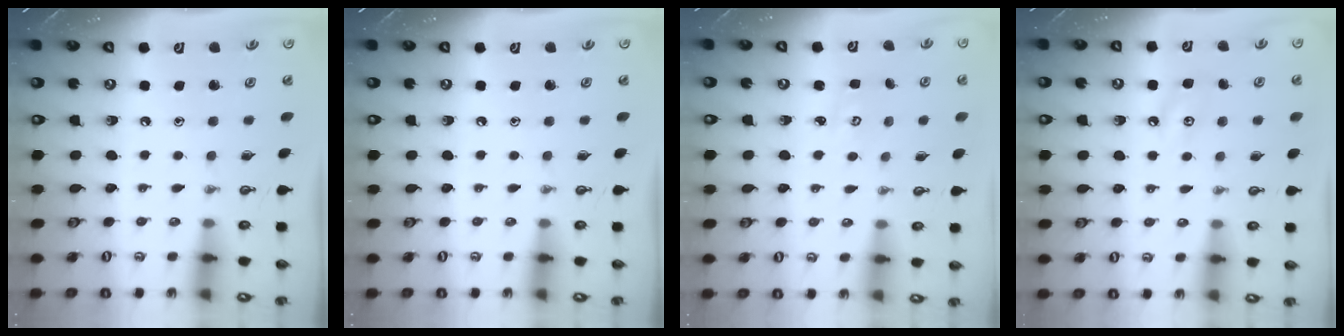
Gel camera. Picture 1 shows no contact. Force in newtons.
{"total": 0.0}
{"total": 2.6, "press": 2.6, "slide": 0.3}
{"total": 5.1, "press": 5.1, "slide": 0.6}